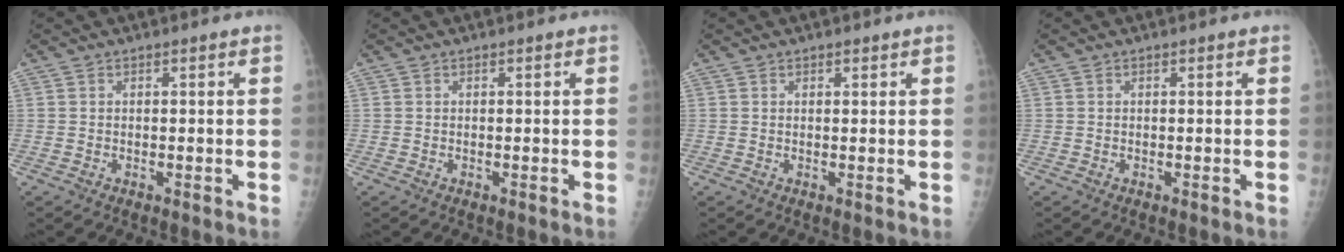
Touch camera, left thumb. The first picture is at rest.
{"total": 0.0}
{"total": 0.9, "force": [0.6, 0.5, 0.4], "torque": [-0.001, -0.004, 0.006]}
{"total": 0.0}